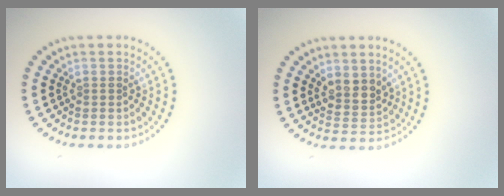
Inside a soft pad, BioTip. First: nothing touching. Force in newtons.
{"total": 2.4, "press": 2.2, "slide": 1.1}